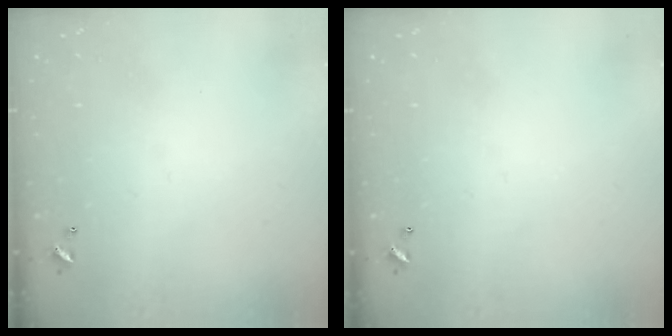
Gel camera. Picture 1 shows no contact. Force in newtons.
{"total": 0.0}